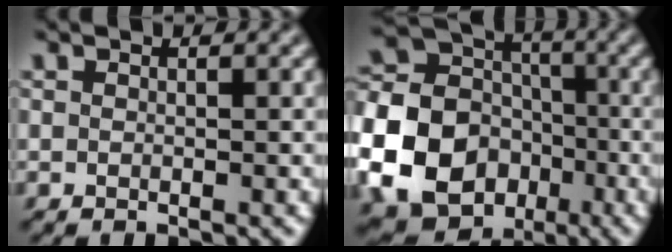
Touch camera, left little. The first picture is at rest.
{"total": 21.6, "force": [-7.2, 19.0, 7.4], "torque": [-0.206, -0.032, -0.154]}